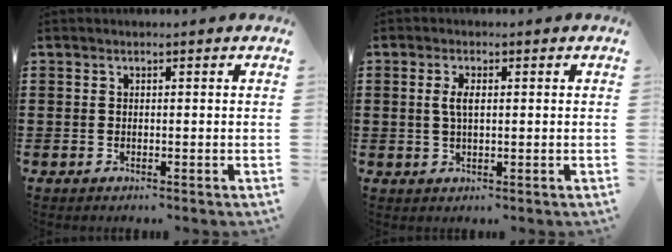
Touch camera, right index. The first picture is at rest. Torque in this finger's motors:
{"motor_torque": [0.35, -0.06, 0.36, 0.10]}